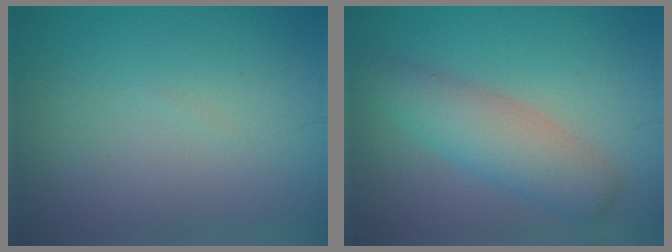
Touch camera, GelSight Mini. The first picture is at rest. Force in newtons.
{"total": 4.7, "press": 4.7, "slide": 0.2}